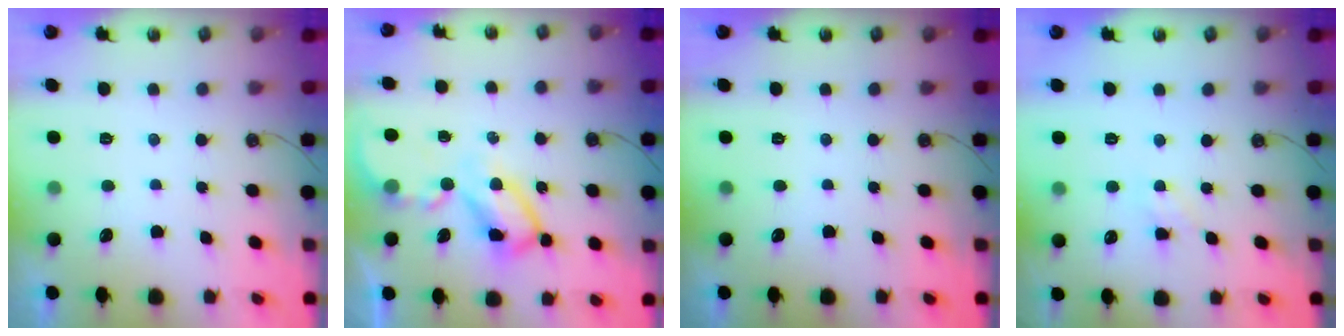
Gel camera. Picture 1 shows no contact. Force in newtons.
{"total": 11.0, "press": 11.0, "slide": 1.1}
{"total": 0.0}
{"total": 1.9, "press": 1.9, "slide": 0.2}